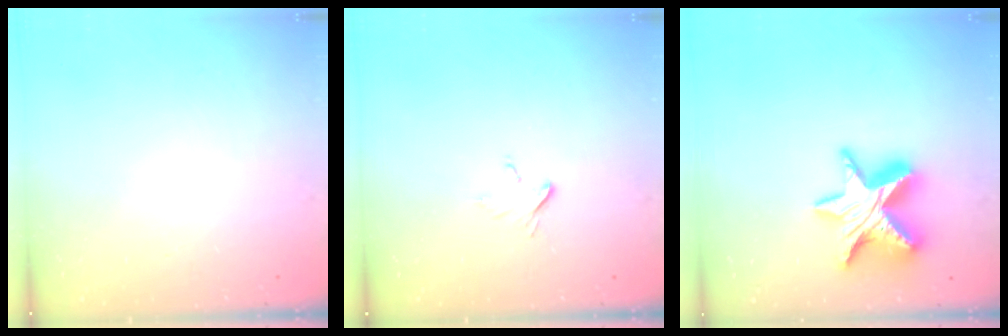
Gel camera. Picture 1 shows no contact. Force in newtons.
{"total": 3.6, "press": 3.5, "slide": 0.3}
{"total": 14.7, "press": 14.6, "slide": 1.2}